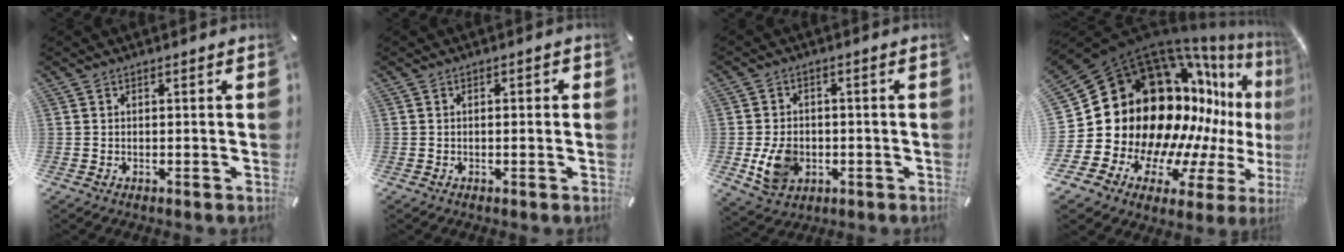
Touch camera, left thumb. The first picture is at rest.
{"total": 1.4, "force": [-0.3, 0.6, 1.2], "torque": [-0.023, 0.003, -0.006]}
{"total": 8.2, "force": [-1.5, 6.6, 4.6], "torque": [-0.095, 0.002, -0.026]}
{"total": 30.1, "force": [4.1, 21.8, 20.3], "torque": [-0.292, -0.157, 0.154]}